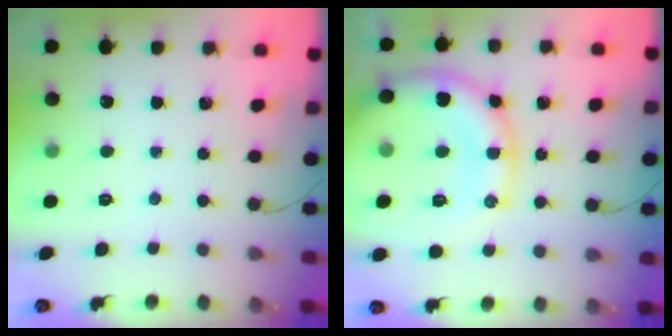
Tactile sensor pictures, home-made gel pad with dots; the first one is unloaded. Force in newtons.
{"total": 17.1, "press": 17.1, "slide": 0.9}